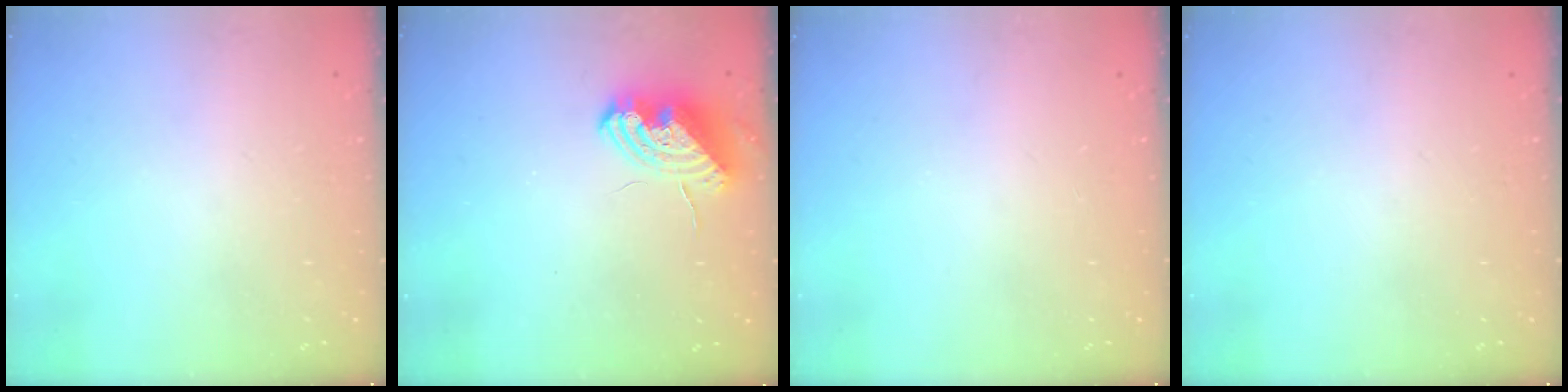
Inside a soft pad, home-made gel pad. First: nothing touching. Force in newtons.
{"total": 9.1, "press": 9.0, "slide": 1.4}
{"total": 0.0}
{"total": 0.0}